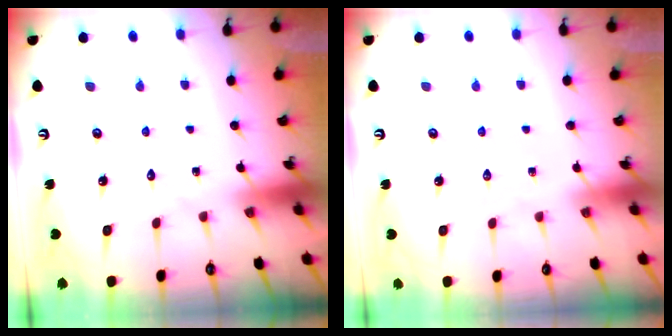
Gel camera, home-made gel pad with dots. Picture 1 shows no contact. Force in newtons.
{"total": 0.0}